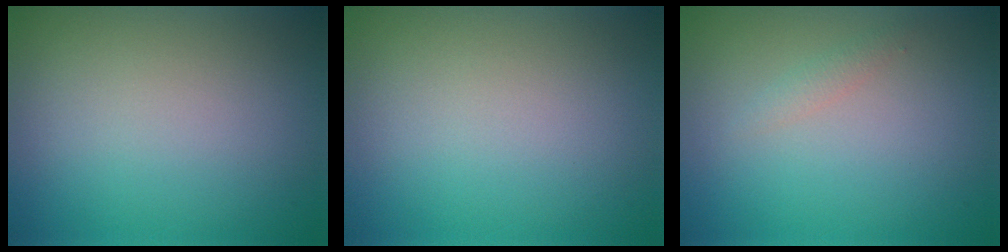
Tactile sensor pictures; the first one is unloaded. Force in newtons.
{"total": 0.0}
{"total": 0.8, "press": 0.8, "slide": 0.1}